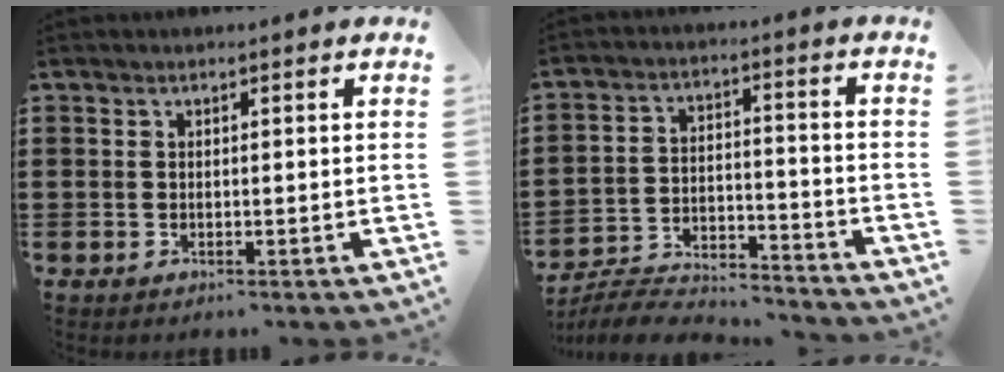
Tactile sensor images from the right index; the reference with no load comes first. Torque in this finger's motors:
{"motor_torque": [-1.18, 0.96, -0.11, -0.18]}